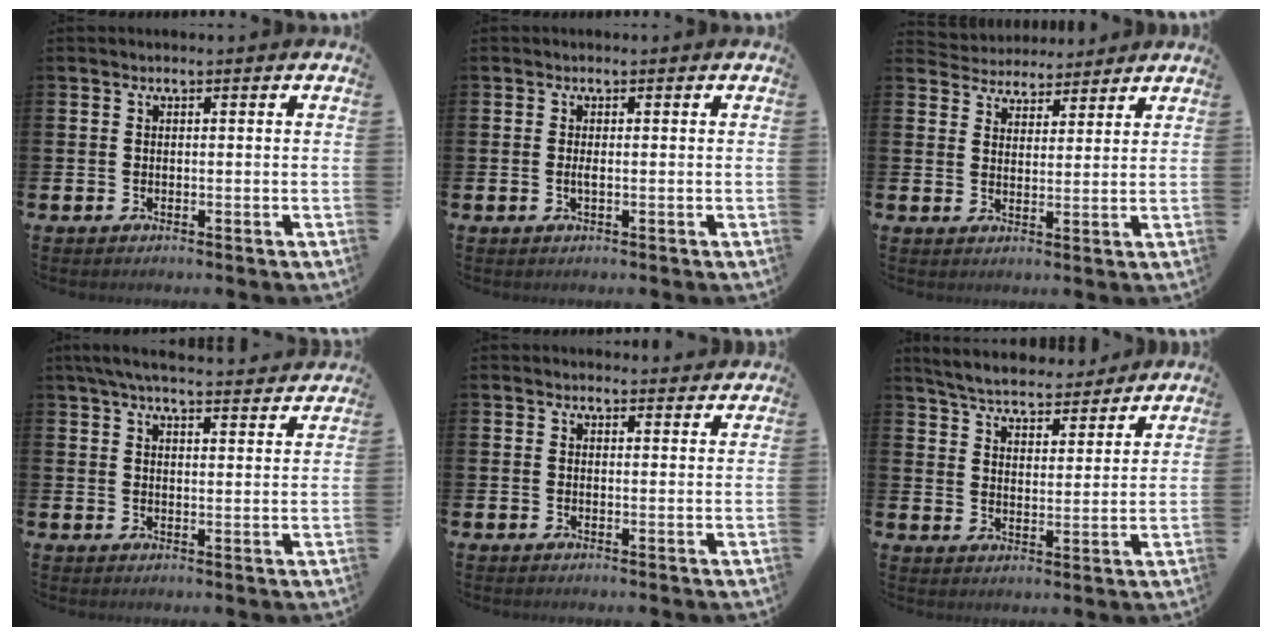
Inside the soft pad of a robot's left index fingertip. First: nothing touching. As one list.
[{"total": 0.9, "force": [-0.1, 0.2, 0.9], "torque": [-0.025, 0.003, 0.000]}, {"total": 4.2, "force": [3.9, 1.4, -0.6], "torque": [-0.014, -0.020, 0.071]}, {"total": 5.8, "force": [5.5, 0.4, 1.8], "torque": [-0.047, -0.026, 0.098]}, {"total": 1.7, "force": [1.6, 0.3, -0.1], "torque": [0.007, -0.007, 0.028]}, {"total": 5.8, "force": [5.6, 1.0, 0.9], "torque": [-0.047, -0.033, 0.099]}]